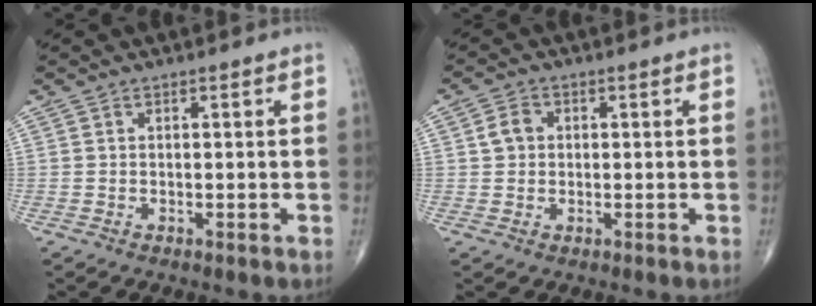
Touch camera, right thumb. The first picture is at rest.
{"total": 3.2, "force": [0.5, 2.7, 1.6], "torque": [-0.021, 0.006, 0.006]}